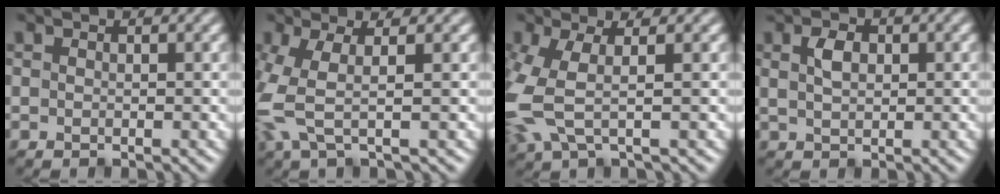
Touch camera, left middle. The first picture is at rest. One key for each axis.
{"total": 3.7, "fx": -0.4, "fy": 1.0, "fz": 3.6, "tx": -0.104, "ty": -0.006, "tz": -0.011}
{"total": 4.5, "fx": -0.3, "fy": 1.7, "fz": 4.1, "tx": -0.123, "ty": -0.003, "tz": -0.008}
{"total": 1.6, "fx": 0.5, "fy": 1.0, "fz": 1.2, "tx": -0.023, "ty": 0.004, "tz": 0.010}